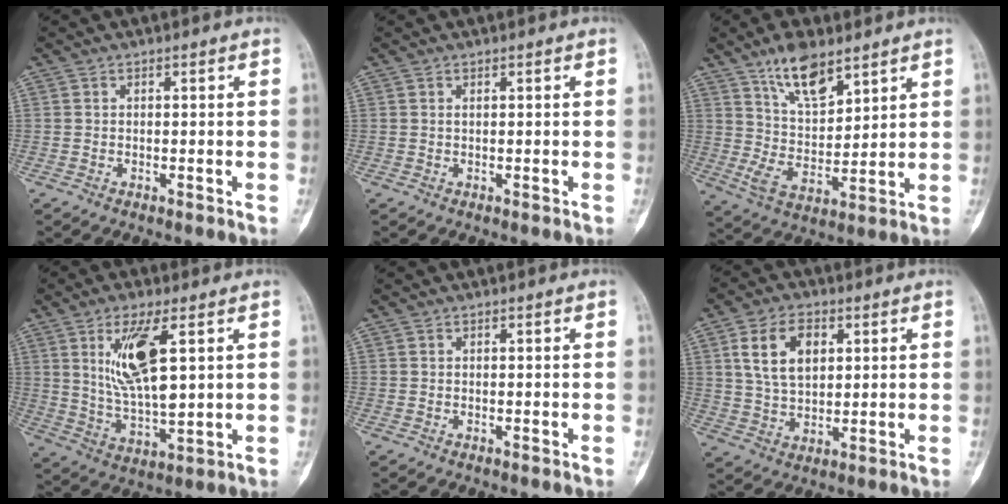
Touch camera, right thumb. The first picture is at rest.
{"total": 0.0}
{"total": 11.1, "force": [7.3, 4.4, 7.1], "torque": [-0.112, -0.046, 0.141]}
{"total": 13.1, "force": [4.2, 4.4, 11.6], "torque": [-0.214, -0.025, 0.089]}
{"total": 0.0}
{"total": 10.3, "force": [3.4, 6.4, 7.2], "torque": [-0.119, -0.006, 0.067]}